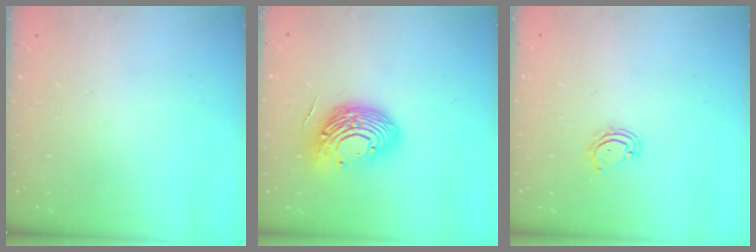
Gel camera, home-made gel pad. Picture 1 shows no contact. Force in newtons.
{"total": 15.1, "press": 15.0, "slide": 1.9}
{"total": 4.1, "press": 4.1, "slide": 0.3}